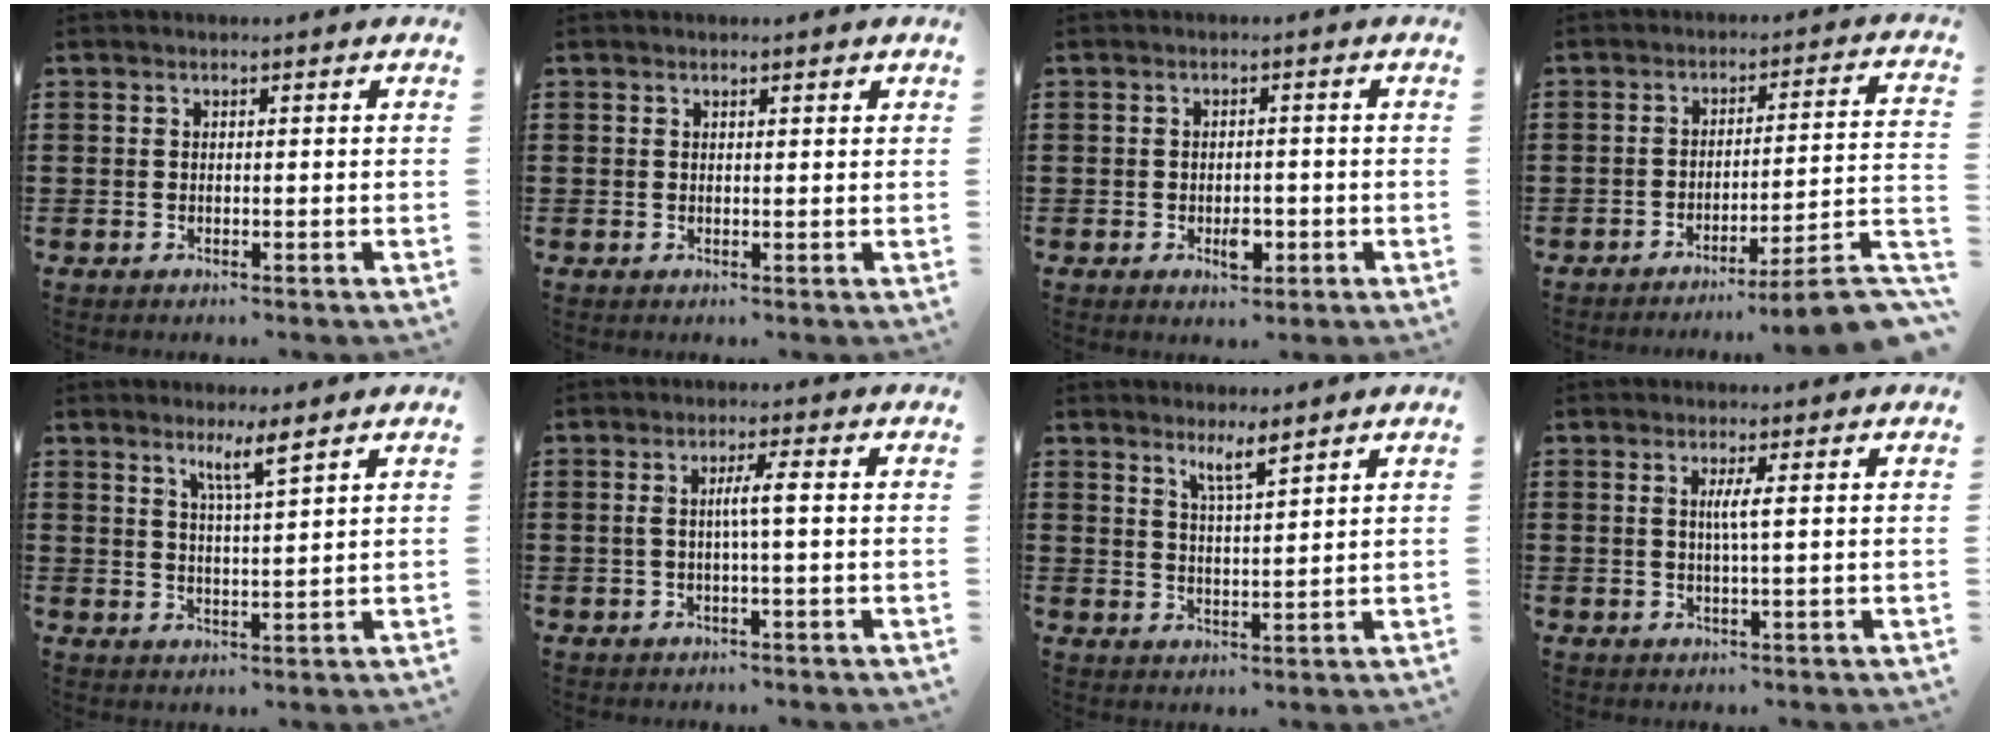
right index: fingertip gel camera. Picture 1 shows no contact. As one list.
[{"total": 0.7, "force": [0.5, 0.3, 0.4], "torque": [-0.009, 0.003, 0.009]}, {"total": 3.4, "force": [-1.2, 1.8, 2.6], "torque": [-0.044, 0.004, -0.019]}, {"total": 6.2, "force": [-4.5, -0.2, 4.3], "torque": [-0.068, -0.016, -0.088]}, {"total": 4.1, "force": [2.8, -0.1, 3.0], "torque": [-0.057, -0.002, 0.044]}, {"total": 3.2, "force": [0.0, 0.0, 3.2], "torque": [-0.061, -0.001, -0.005]}, {"total": 3.7, "force": [2.9, 0.2, 2.3], "torque": [-0.044, 0.000, 0.049]}, {"total": 2.4, "force": [0.4, -0.3, 2.3], "torque": [-0.046, -0.004, 0.003]}]